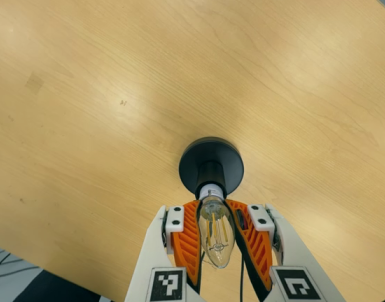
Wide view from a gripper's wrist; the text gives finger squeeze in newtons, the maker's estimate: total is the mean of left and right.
{"total": 20.5, "left": 28.5, "right": 12.5}